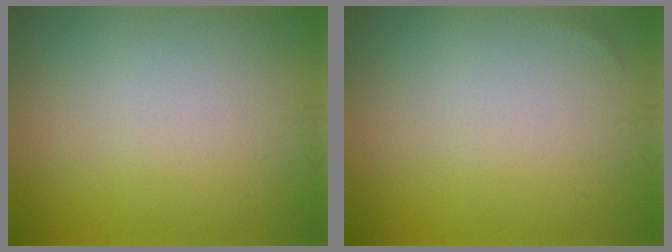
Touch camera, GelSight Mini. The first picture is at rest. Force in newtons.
{"total": 0.0}